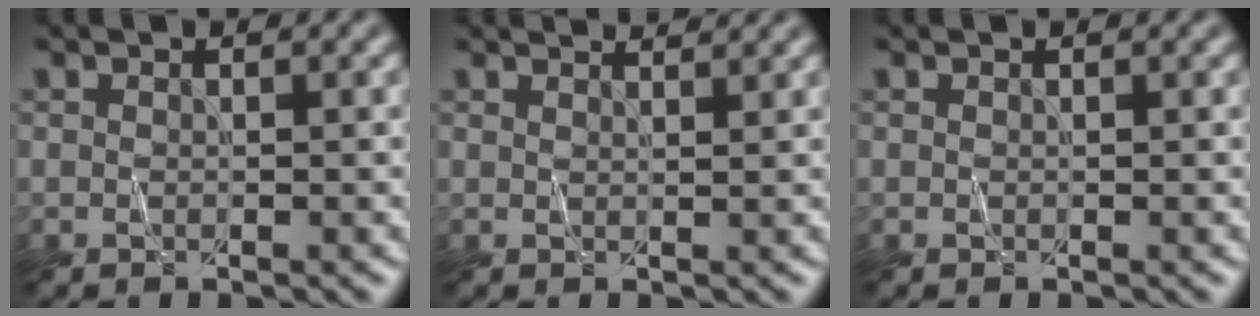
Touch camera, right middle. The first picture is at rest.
{"total": 3.0, "force": [2.7, 0.7, 1.1], "torque": [-0.001, 0.006, 0.018]}
{"total": 0.0}